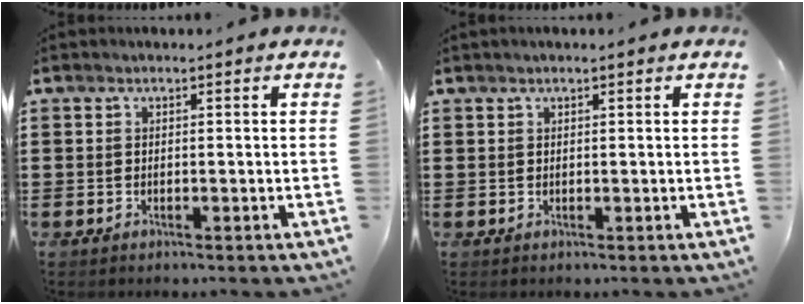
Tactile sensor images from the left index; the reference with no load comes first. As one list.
[{"total": 0.6, "force": [0.4, -0.1, 0.5], "torque": [-0.008, -0.001, 0.008]}]